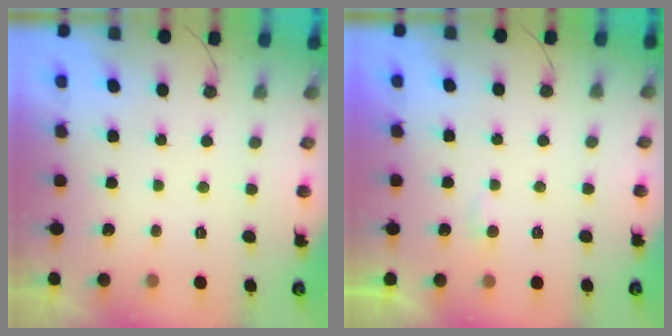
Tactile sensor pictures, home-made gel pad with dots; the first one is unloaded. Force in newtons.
{"total": 2.2, "press": 2.2, "slide": 0.2}